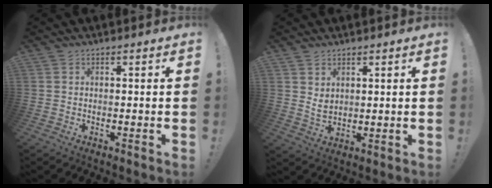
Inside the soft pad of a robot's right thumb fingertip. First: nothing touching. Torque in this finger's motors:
{"motor_torque": [-0.35, 0.46, 0.31, 0.29, -0.08]}